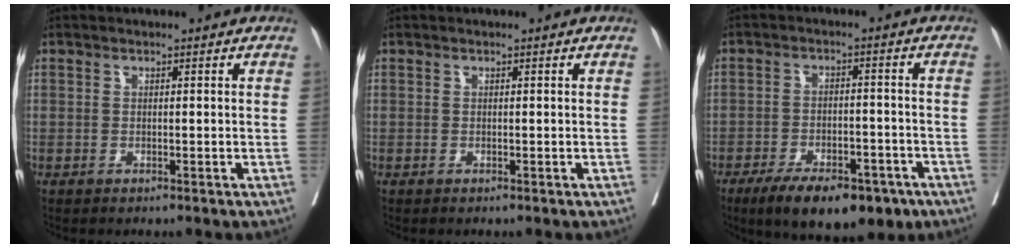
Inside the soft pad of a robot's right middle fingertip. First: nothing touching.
{"total": 0.0}
{"total": 13.2, "force": [-8.9, 5.4, 8.2], "torque": [-0.116, -0.003, -0.137]}